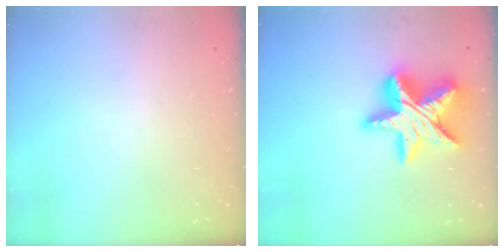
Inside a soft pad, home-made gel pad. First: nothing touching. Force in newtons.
{"total": 21.5, "press": 21.4, "slide": 1.7}